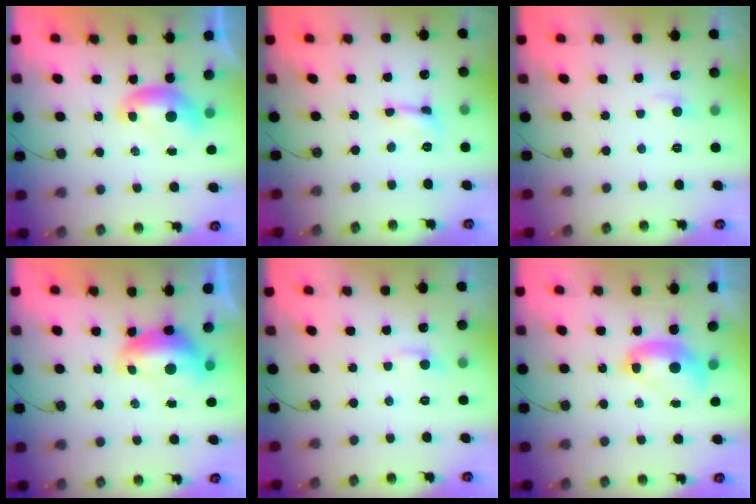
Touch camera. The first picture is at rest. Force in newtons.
{"total": 0.8, "press": 0.8, "slide": 0.2}
{"total": 0.7, "press": 0.2, "slide": 0.7}
{"total": 2.8, "press": 2.7, "slide": 0.7}
{"total": 0.7, "press": 0.4, "slide": 0.6}
{"total": 2.7, "press": 2.7, "slide": 0.1}